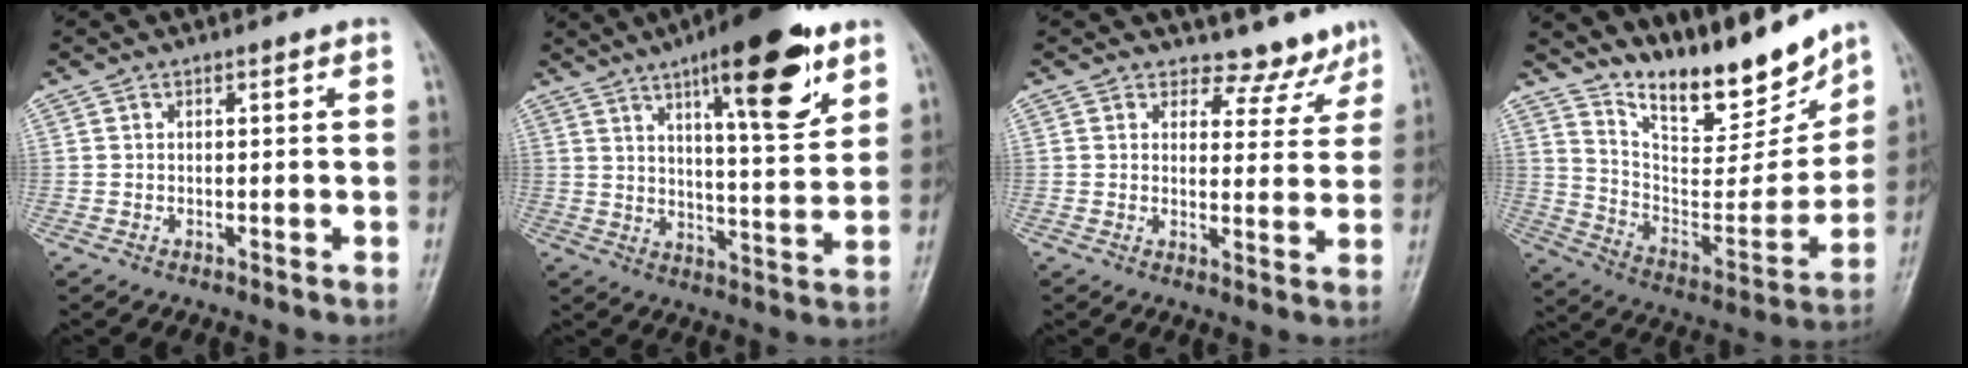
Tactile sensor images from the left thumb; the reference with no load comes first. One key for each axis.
{"total": 17.6, "fx": 9.7, "fy": 4.8, "fz": 13.8, "tx": -0.175, "ty": -0.045, "tz": 0.144}
{"total": 6.3, "fx": 5.6, "fy": 3.0, "fz": -0.4, "tx": 0.035, "ty": -0.047, "tz": 0.058}
{"total": 19.4, "fx": 15.8, "fy": 5.9, "fz": 9.6, "tx": -0.104, "ty": -0.098, "tz": 0.269}